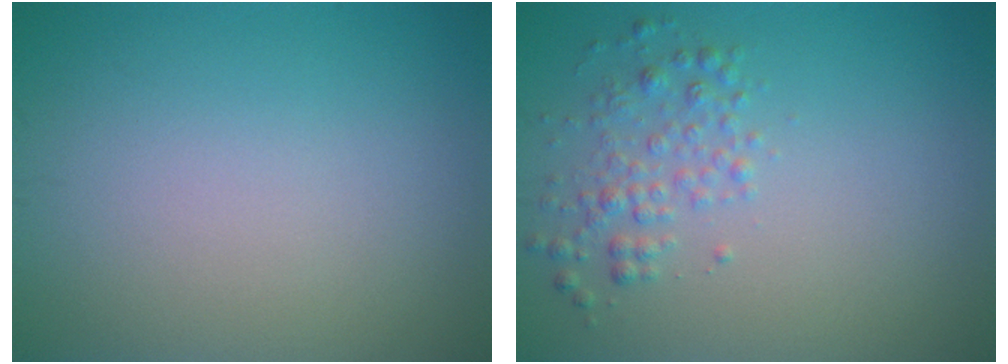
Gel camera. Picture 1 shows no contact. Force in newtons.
{"total": 2.2, "press": 2.2, "slide": 0.1}